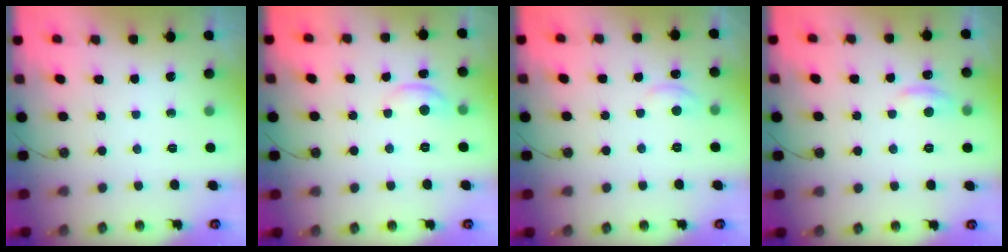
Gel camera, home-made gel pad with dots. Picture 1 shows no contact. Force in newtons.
{"total": 1.4, "press": 1.4, "slide": 0.4}
{"total": 2.9, "press": 2.9, "slide": 0.2}
{"total": 1.7, "press": 1.6, "slide": 0.7}